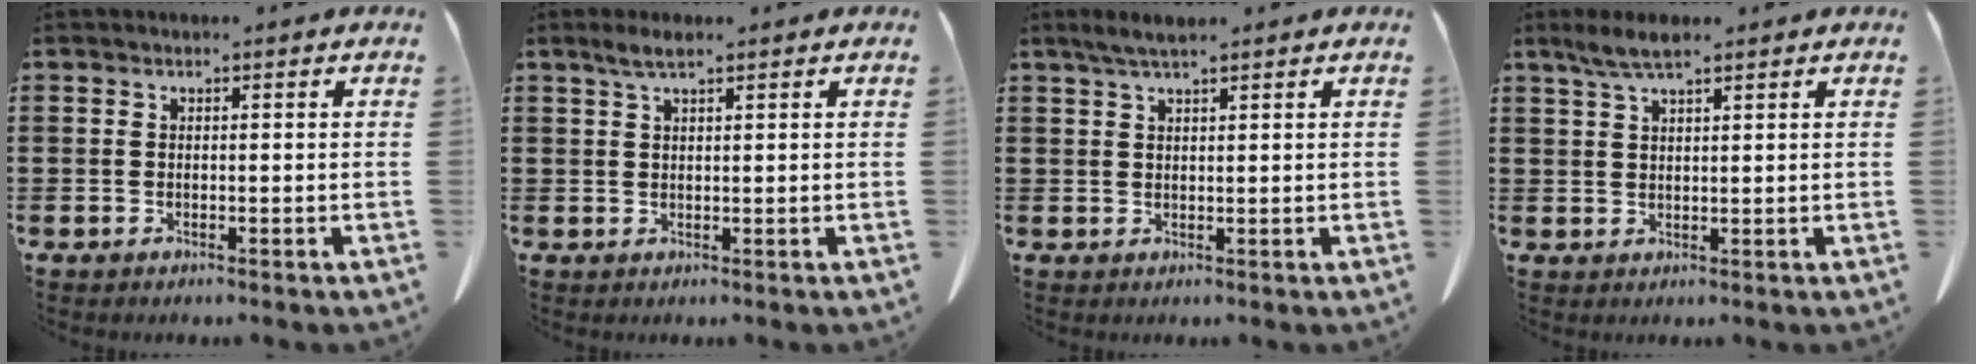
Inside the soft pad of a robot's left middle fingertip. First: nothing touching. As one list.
[{"total": 2.4, "force": [1.5, 0.4, 1.8], "torque": [-0.037, 0.003, 0.027]}, {"total": 2.5, "force": [1.8, 0.2, 1.7], "torque": [-0.036, 0.001, 0.032]}, {"total": 3.8, "force": [2.5, 0.7, 2.7], "torque": [-0.058, 0.003, 0.046]}]